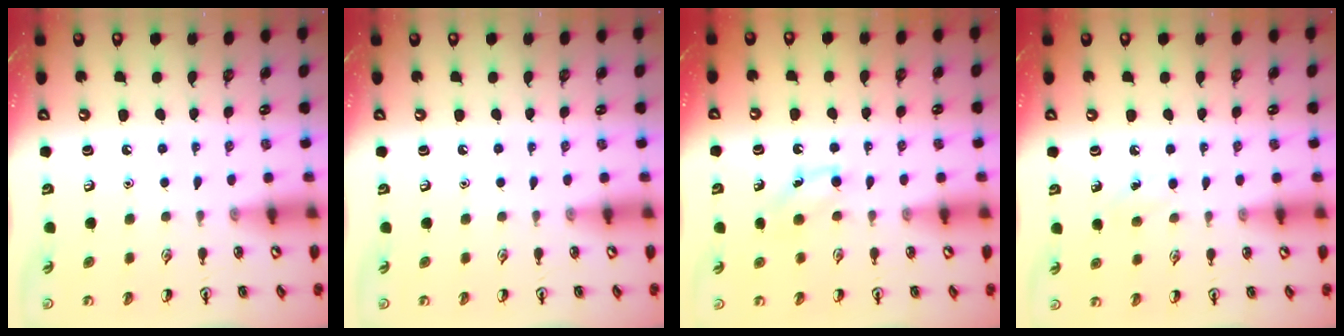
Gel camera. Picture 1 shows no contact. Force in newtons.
{"total": 0.0}
{"total": 5.2, "press": 5.0, "slide": 1.3}
{"total": 5.3, "press": 5.1, "slide": 1.5}